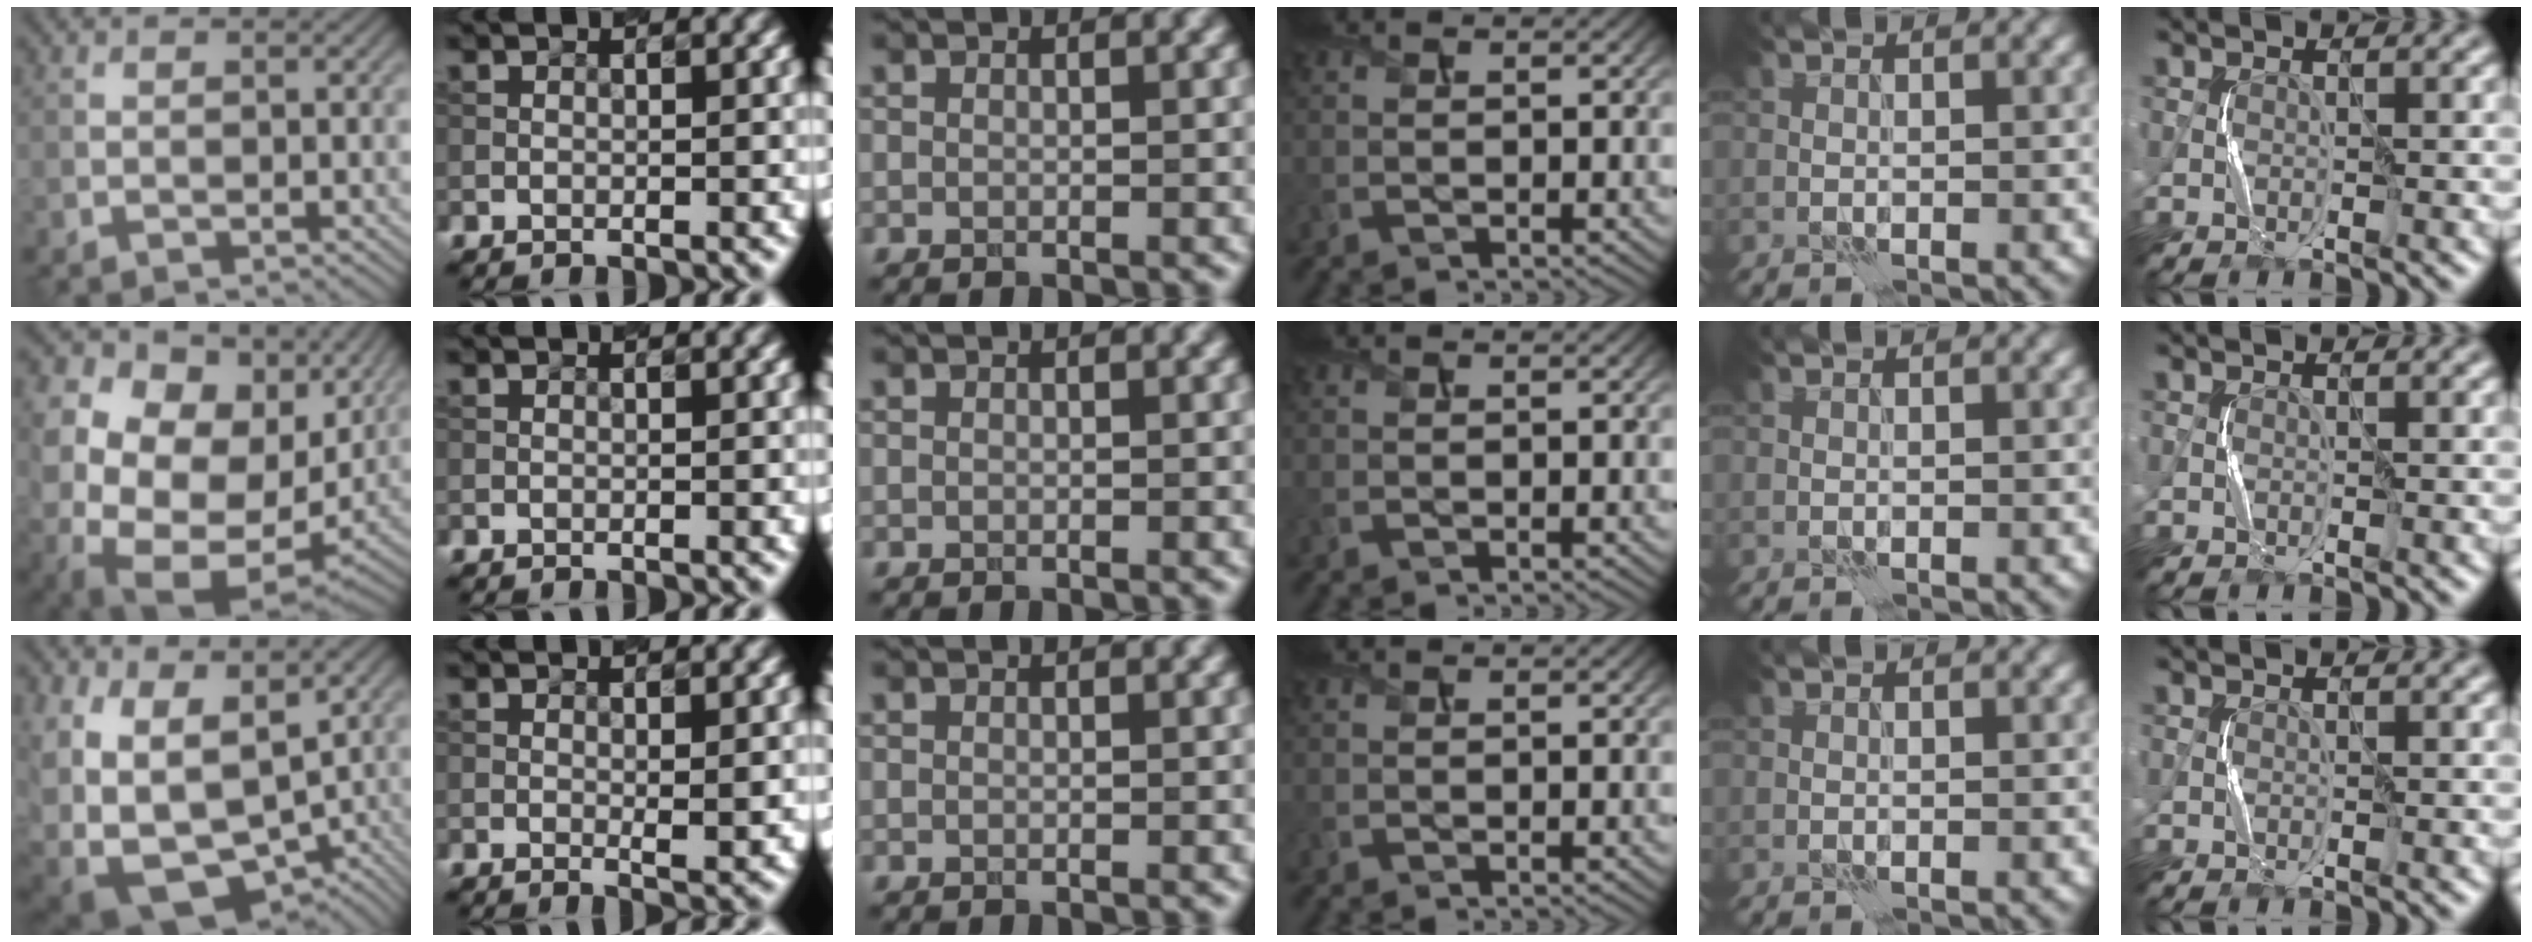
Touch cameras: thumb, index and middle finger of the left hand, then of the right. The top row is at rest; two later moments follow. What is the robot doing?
{"motion": "squeeze", "object": "air blower"}